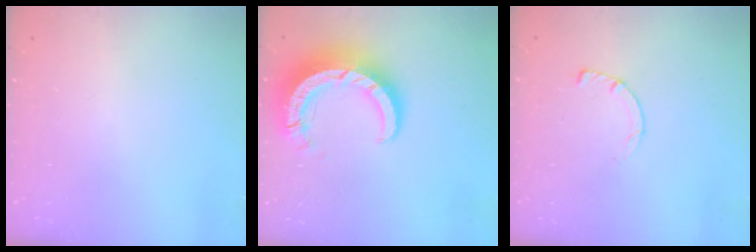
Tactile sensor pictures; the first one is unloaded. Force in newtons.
{"total": 11.5, "press": 11.5, "slide": 1.1}
{"total": 3.4, "press": 3.4, "slide": 0.4}